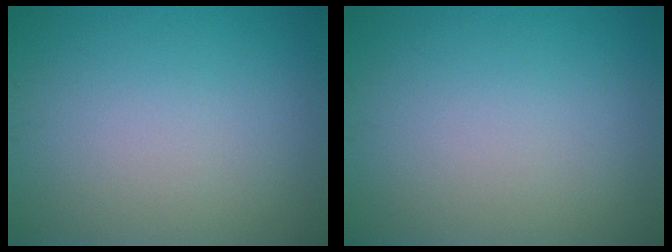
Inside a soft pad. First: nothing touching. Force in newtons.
{"total": 0.0}